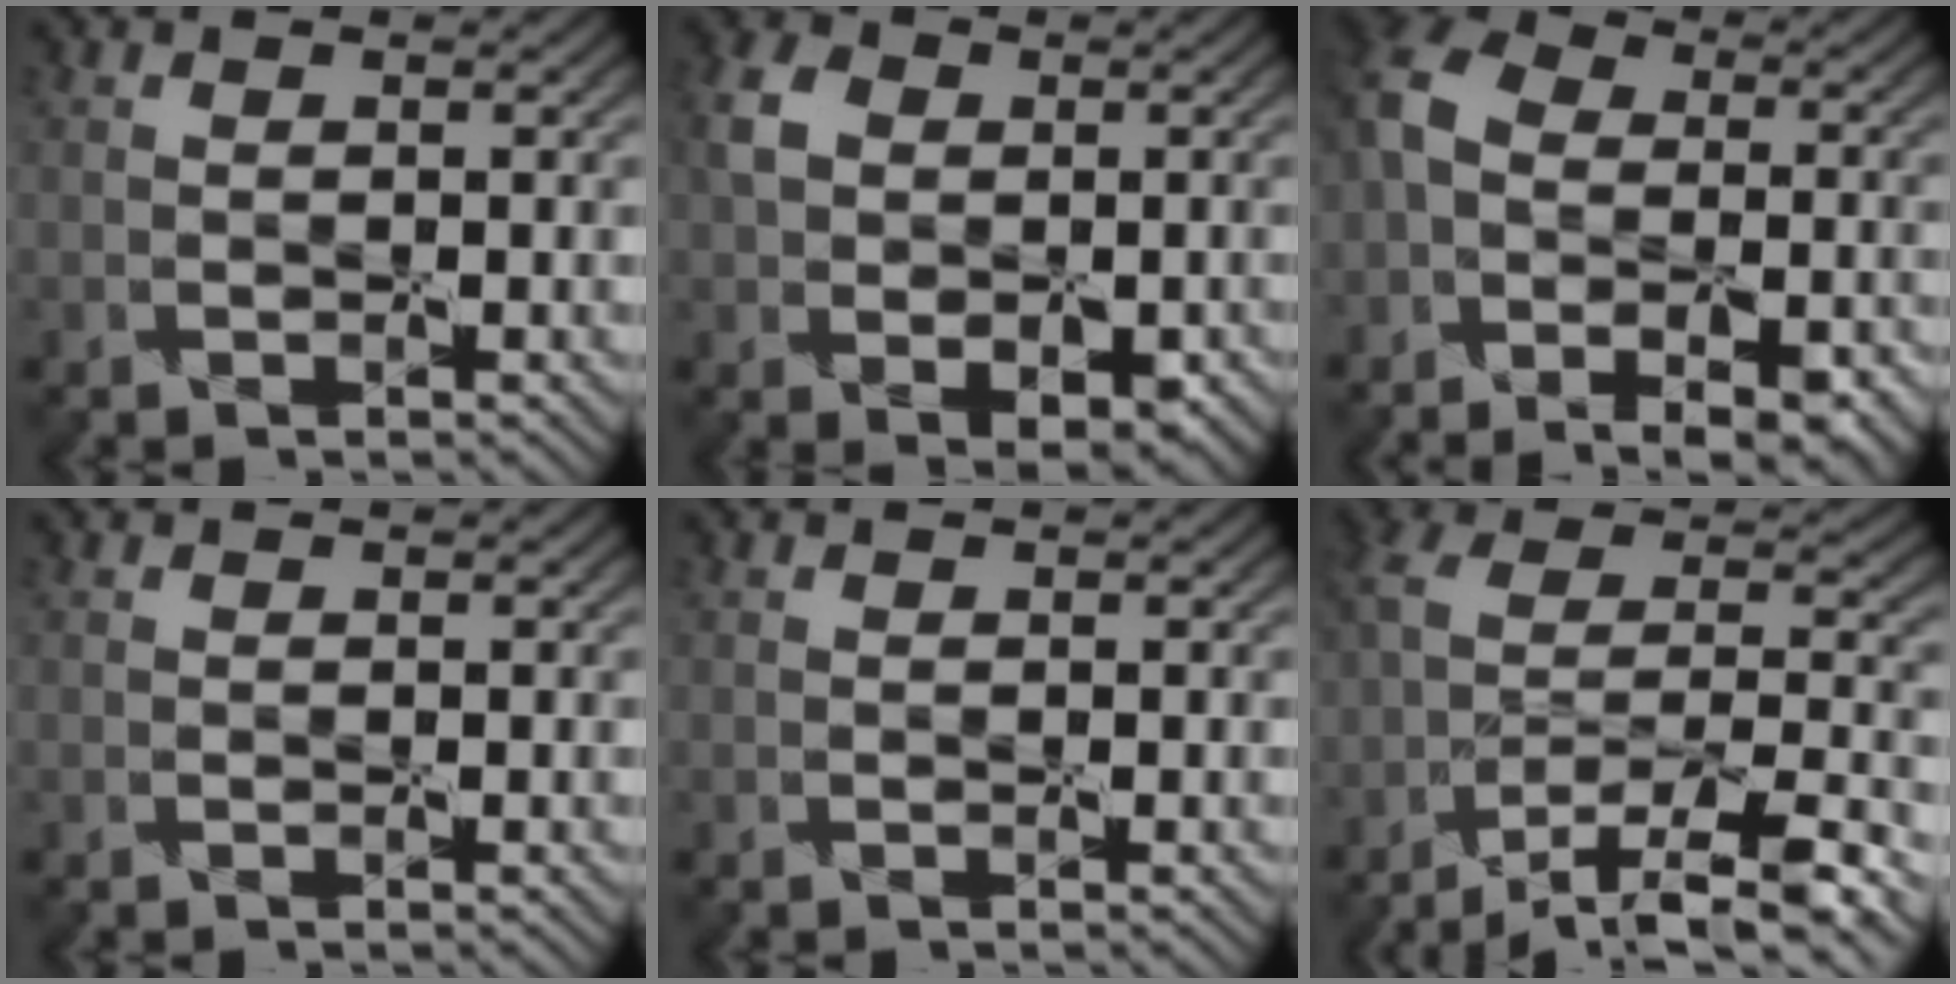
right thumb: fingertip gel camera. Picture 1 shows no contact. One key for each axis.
{"total": 7.2, "fx": -0.2, "fy": 5.3, "fz": 4.9, "tx": -0.096, "ty": -0.008, "tz": -0.007}
{"total": 12.8, "fx": -5.3, "fy": 8.6, "fz": 8.0, "tx": -0.164, "ty": -0.018, "tz": -0.065}
{"total": 0.0}
{"total": 0.0}
{"total": 14.4, "fx": -9.9, "fy": 4.7, "fz": 9.4, "tx": -0.178, "ty": -0.012, "tz": -0.154}